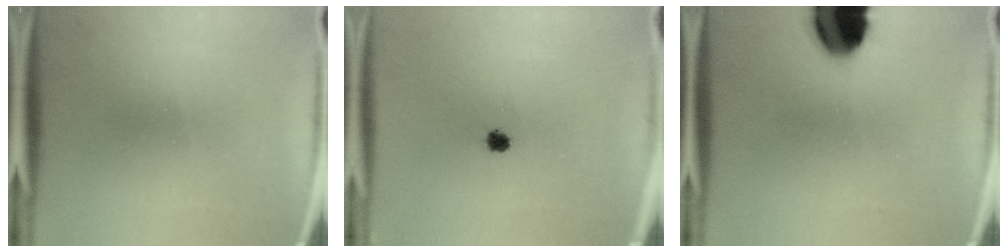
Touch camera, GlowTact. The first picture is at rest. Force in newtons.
{"total": 2.1}
{"total": 14.1}